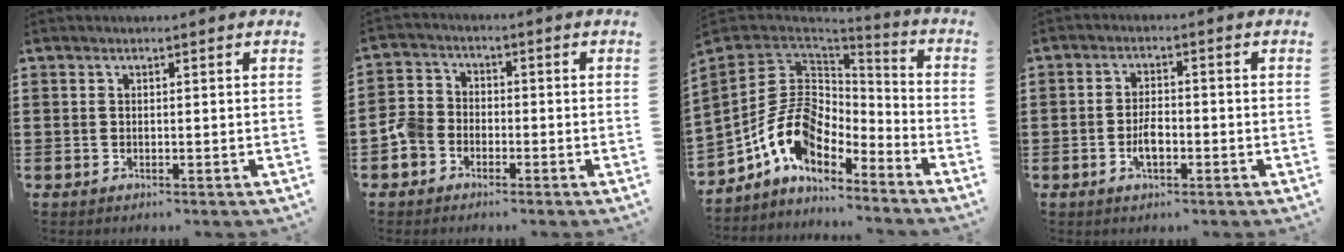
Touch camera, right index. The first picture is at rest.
{"total": 4.4, "force": [-2.5, 3.2, 1.7], "torque": [-0.065, 0.001, -0.057]}
{"total": 12.3, "force": [-4.0, 8.5, 7.9], "torque": [-0.191, 0.015, -0.080]}
{"total": 3.6, "force": [-1.4, 1.5, 2.9], "torque": [-0.059, 0.001, -0.026]}